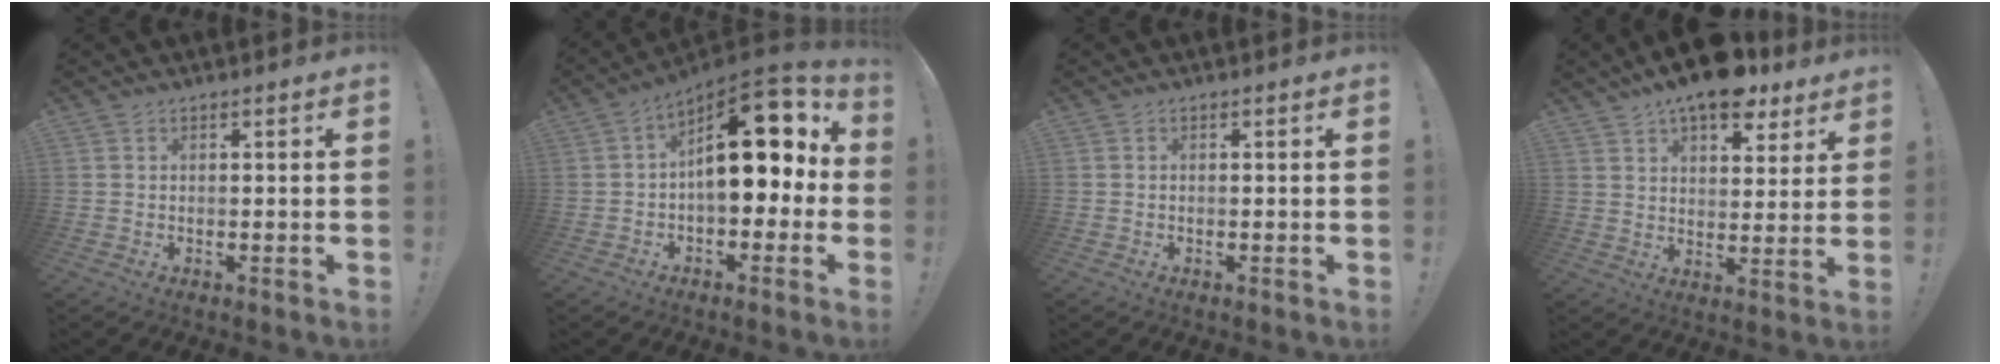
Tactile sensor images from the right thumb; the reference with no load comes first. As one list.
[{"total": 18.6, "force": [3.8, 9.3, 15.7], "torque": [-0.216, -0.018, 0.070]}, {"total": 0.0}, {"total": 13.0, "force": [9.2, 5.7, 7.1], "torque": [-0.101, -0.055, 0.161]}]